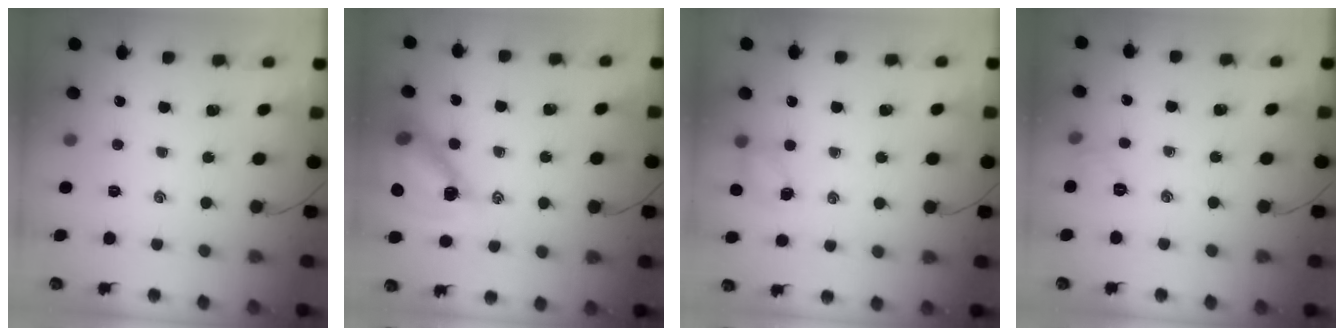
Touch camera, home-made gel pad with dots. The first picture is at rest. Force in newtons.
{"total": 17.3, "press": 16.7, "slide": 4.6}
{"total": 5.5, "press": 5.3, "slide": 1.4}
{"total": 5.5, "press": 5.2, "slide": 1.7}